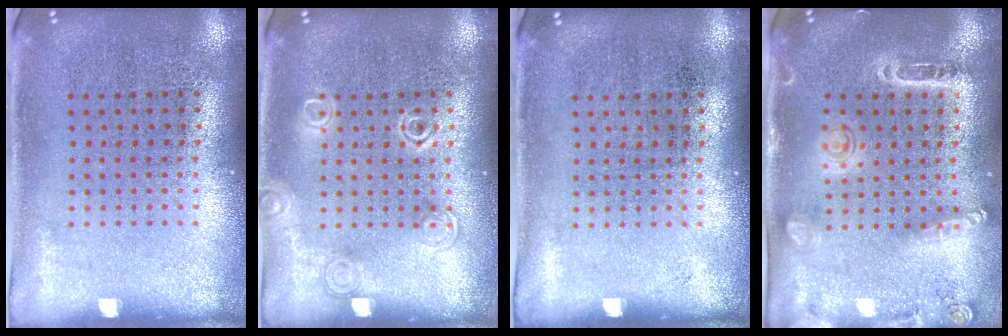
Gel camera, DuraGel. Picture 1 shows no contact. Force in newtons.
{"total": 1.7, "press": 1.7, "slide": 0.3}
{"total": 0.0}
{"total": 1.5, "press": 1.5, "slide": 0.5}